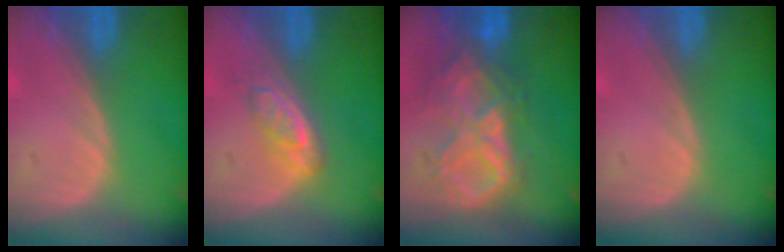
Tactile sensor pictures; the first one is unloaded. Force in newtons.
{"total": 3.8, "press": 3.8, "slide": 0.1}
{"total": 9.3, "press": 8.0, "slide": 4.9}
{"total": 0.0}